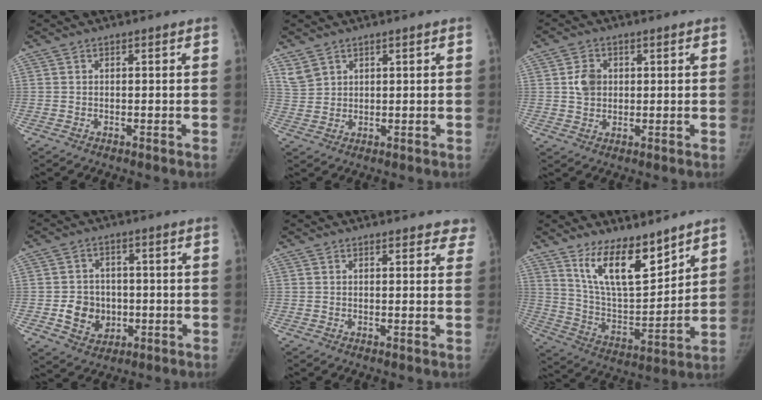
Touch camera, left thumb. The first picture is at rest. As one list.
[{"total": 2.9, "force": [2.1, 2.0, 0.7], "torque": [-0.002, -0.009, 0.046]}, {"total": 4.5, "force": [0.8, 3.6, 2.5], "torque": [-0.031, -0.002, 0.014]}, {"total": 7.8, "force": [-1.3, 6.8, 3.6], "torque": [-0.029, 0.007, -0.015]}, {"total": 5.4, "force": [4.8, 2.0, 1.6], "torque": [0.021, -0.014, 0.038]}, {"total": 14.4, "force": [10.4, 5.1, 8.6], "torque": [-0.113, -0.079, 0.200]}]